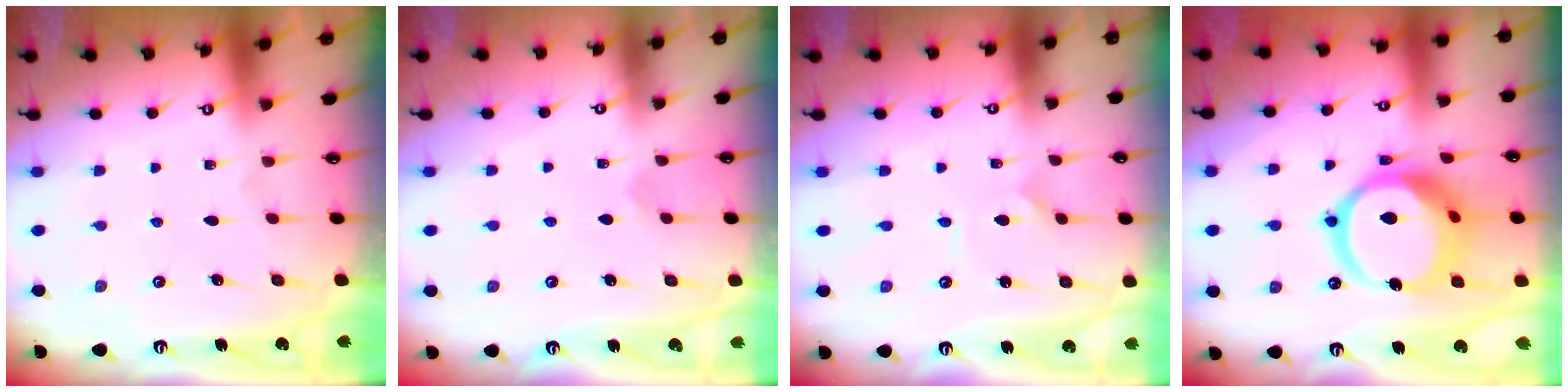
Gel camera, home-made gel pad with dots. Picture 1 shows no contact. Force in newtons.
{"total": 2.4, "press": 2.4, "slide": 0.2}
{"total": 1.4, "press": 1.4, "slide": 0.0}
{"total": 17.0, "press": 16.9, "slide": 2.1}